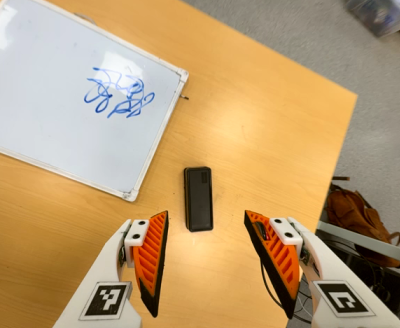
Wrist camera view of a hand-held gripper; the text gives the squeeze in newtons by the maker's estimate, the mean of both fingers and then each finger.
{"total": 0.0}